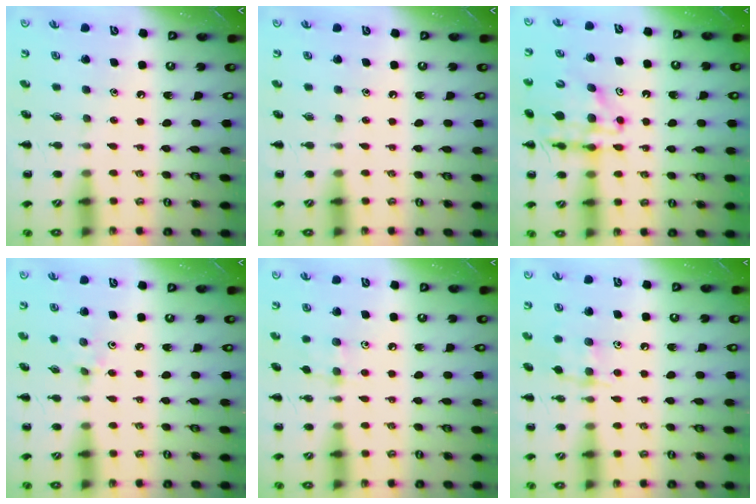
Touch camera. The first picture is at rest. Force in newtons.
{"total": 0.0}
{"total": 13.9, "press": 13.4, "slide": 3.7}
{"total": 1.7, "press": 1.6, "slide": 0.6}
{"total": 6.0, "press": 5.7, "slide": 1.8}
{"total": 8.8, "press": 8.8, "slide": 0.6}